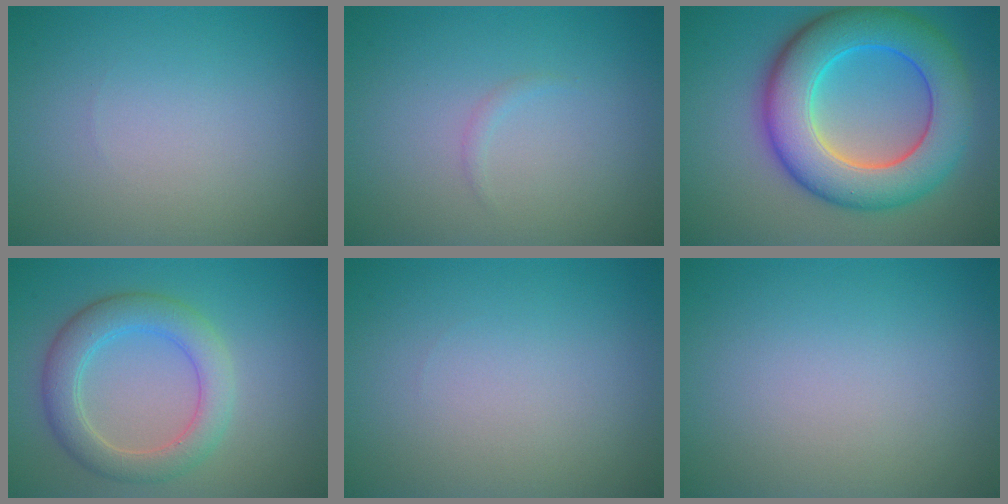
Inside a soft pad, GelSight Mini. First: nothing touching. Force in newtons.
{"total": 0.5, "press": 0.5, "slide": 0.1}
{"total": 10.4, "press": 10.4, "slide": 0.1}
{"total": 4.4, "press": 4.4, "slide": 0.2}
{"total": 0.0}
{"total": 0.0}